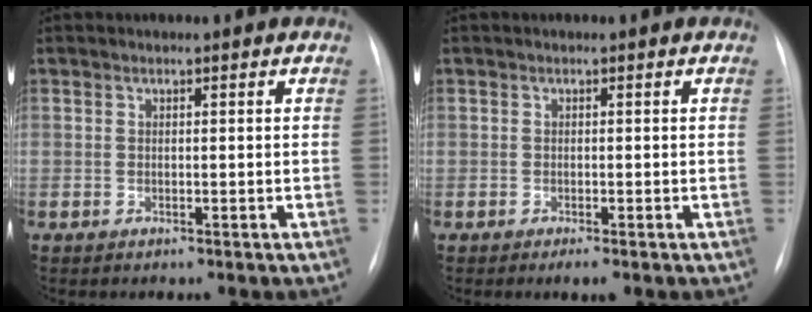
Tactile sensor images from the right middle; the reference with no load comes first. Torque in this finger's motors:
{"motor_torque": [-0.02, -0.19, -0.03, -0.02]}